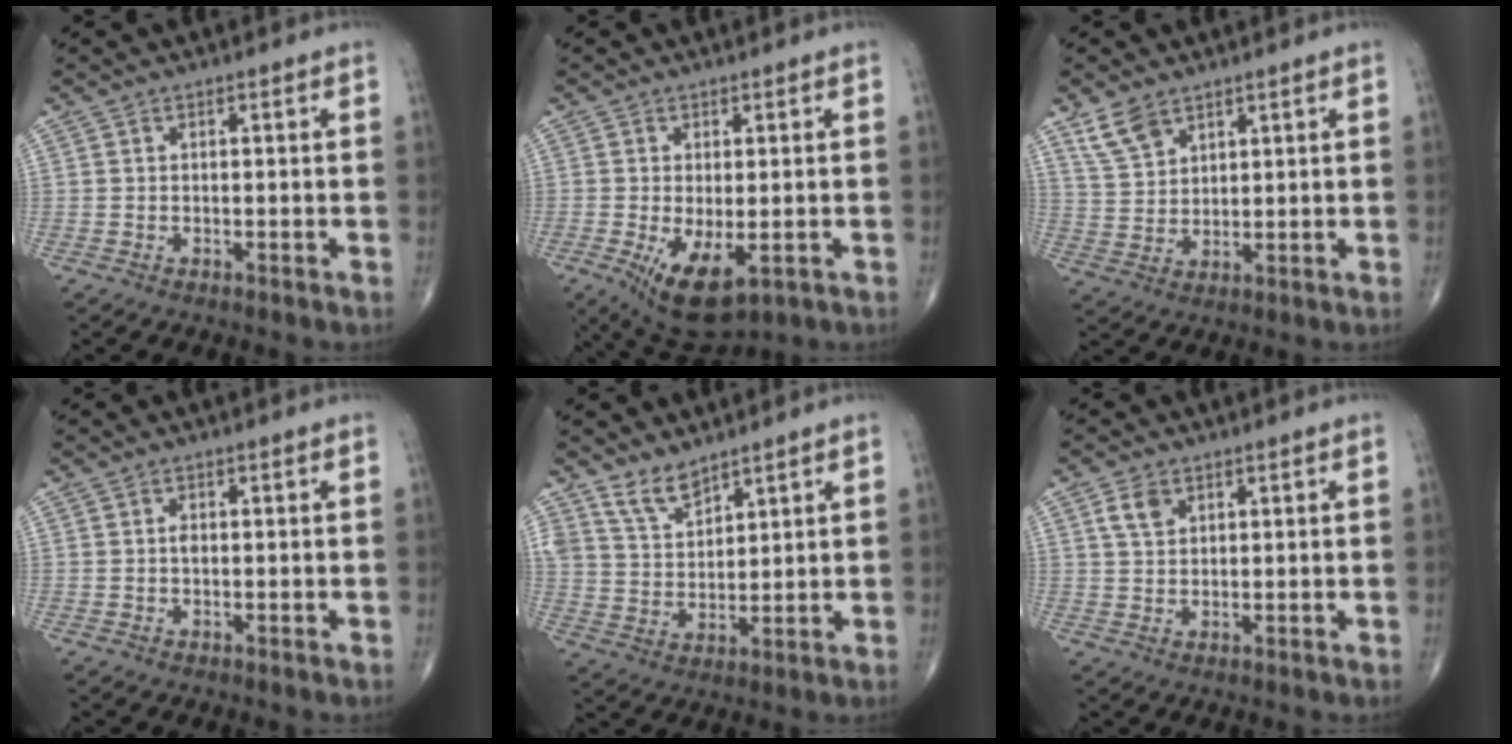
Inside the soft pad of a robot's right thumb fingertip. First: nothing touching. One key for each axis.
{"total": 9.2, "fx": -2.8, "fy": 4.2, "fz": 7.7, "tx": -0.124, "ty": -0.019, "tz": -0.032}
{"total": 6.1, "fx": 4.2, "fy": 3.4, "fz": 2.8, "tx": -0.045, "ty": -0.018, "tz": 0.092}
{"total": 1.0, "fx": 0.1, "fy": 0.6, "fz": 0.8, "tx": -0.013, "ty": 0.002, "tz": 0.001}
{"total": 6.1, "fx": 5.0, "fy": 2.7, "fz": 2.3, "tx": -0.027, "ty": -0.039, "tz": 0.105}
{"total": 3.8, "fx": 1.8, "fy": 2.5, "fz": 2.2, "tx": -0.035, "ty": -0.003, "tz": 0.037}